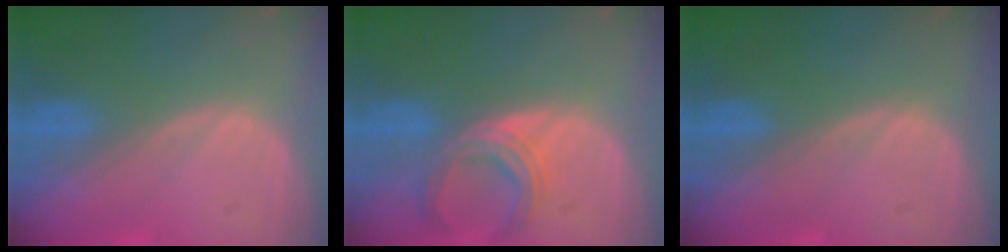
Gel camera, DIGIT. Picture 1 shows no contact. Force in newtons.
{"total": 5.4, "press": 5.4, "slide": 0.2}
{"total": 0.0}